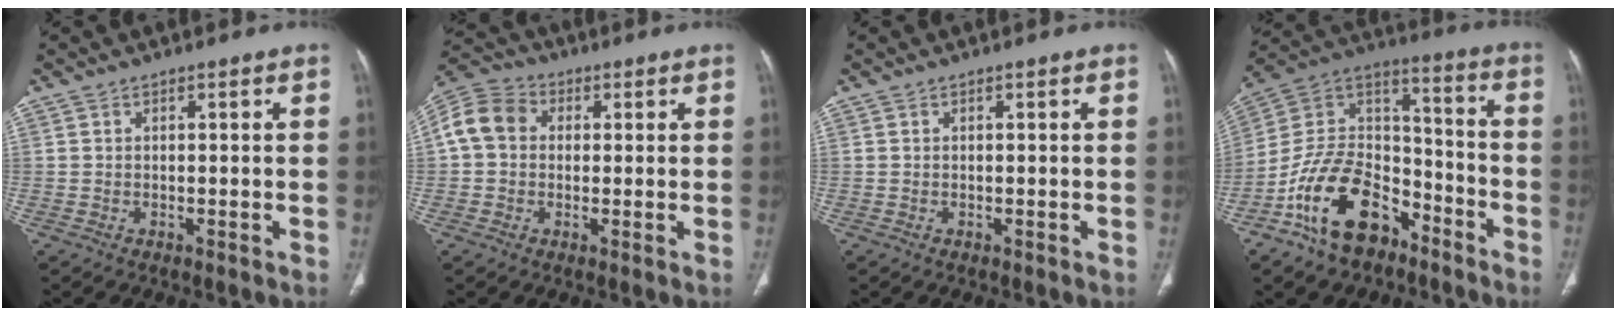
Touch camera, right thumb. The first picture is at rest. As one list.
[{"total": 9.5, "force": [1.2, 7.8, 5.4], "torque": [-0.099, 0.029, 0.010]}, {"total": 0.0}, {"total": 19.3, "force": [-11.3, 11.2, 10.9], "torque": [-0.163, 0.095, -0.206]}]